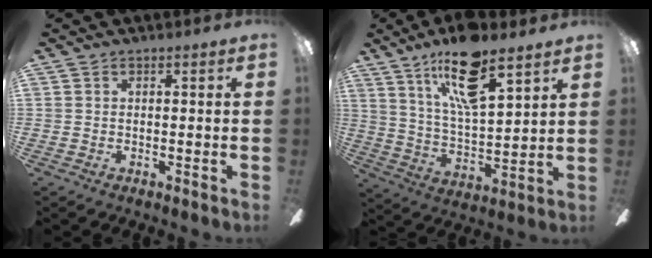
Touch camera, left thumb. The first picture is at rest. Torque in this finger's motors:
{"motor_torque": [0.31, 0.37, 1.36, -1.41, 0.15]}